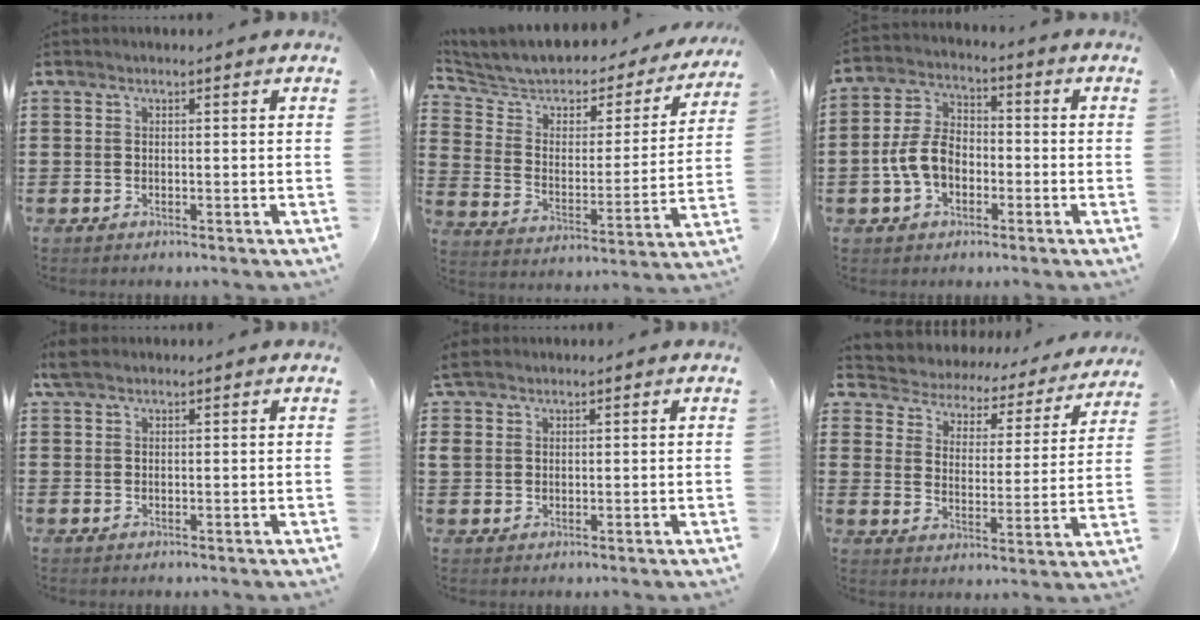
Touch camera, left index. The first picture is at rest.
{"total": 4.9, "force": [3.8, 2.4, 1.8], "torque": [-0.064, -0.033, 0.059]}
{"total": 7.2, "force": [-2.1, 5.0, 4.9], "torque": [-0.123, 0.007, -0.047]}
{"total": 1.9, "force": [1.3, 0.8, 1.1], "torque": [-0.026, 0.005, 0.024]}
{"total": 3.1, "force": [1.9, 2.1, 1.1], "torque": [-0.033, 0.013, 0.035]}
{"total": 2.9, "force": [2.8, 0.7, -0.3], "torque": [-0.018, -0.028, 0.037]}